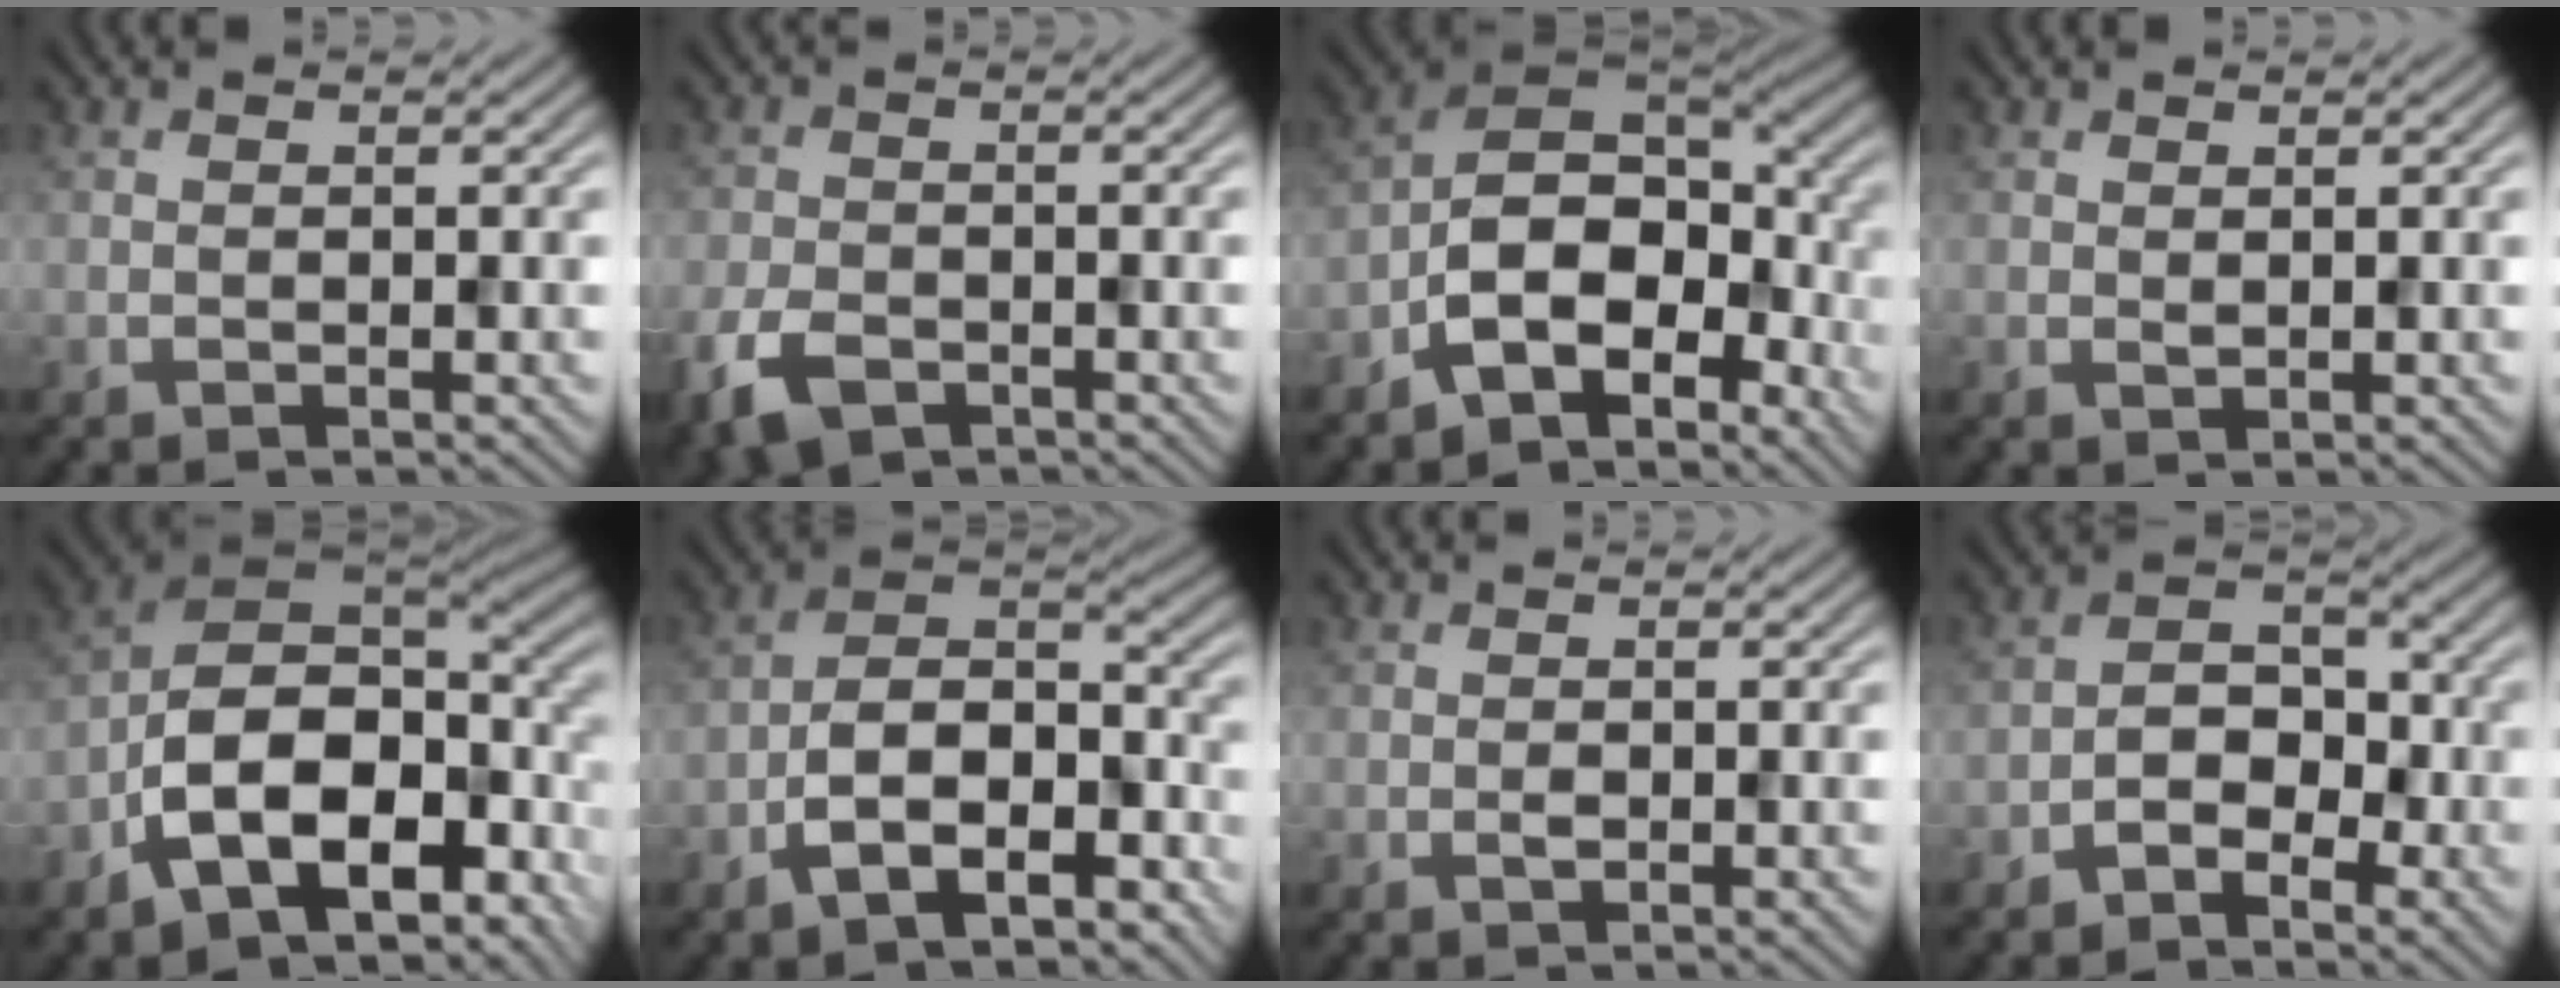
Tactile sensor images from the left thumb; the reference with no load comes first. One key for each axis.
{"total": 5.2, "fx": -3.0, "fy": 3.0, "fz": 3.0, "tx": -0.073, "ty": -0.011, "tz": -0.066}
{"total": 11.3, "fx": -4.8, "fy": 6.4, "fz": 8.0, "tx": -0.143, "ty": -0.002, "tz": -0.100}
{"total": 0.7, "fx": 0.5, "fy": 0.3, "fz": 0.3, "tx": -0.010, "ty": -0.001, "tz": 0.009}
{"total": 16.4, "fx": -6.3, "fy": 8.8, "fz": 12.3, "tx": -0.228, "ty": -0.023, "tz": -0.104}
{"total": 10.3, "fx": -5.6, "fy": 5.4, "fz": 6.7, "tx": -0.114, "ty": -0.002, "tz": -0.110}
{"total": 0.7, "fx": -0.2, "fy": 0.4, "fz": 0.5, "tx": -0.011, "ty": 0.001, "tz": -0.005}
{"total": 4.4, "fx": -2.5, "fy": 2.6, "fz": 2.5, "tx": -0.034, "ty": 0.015, "tz": -0.053}